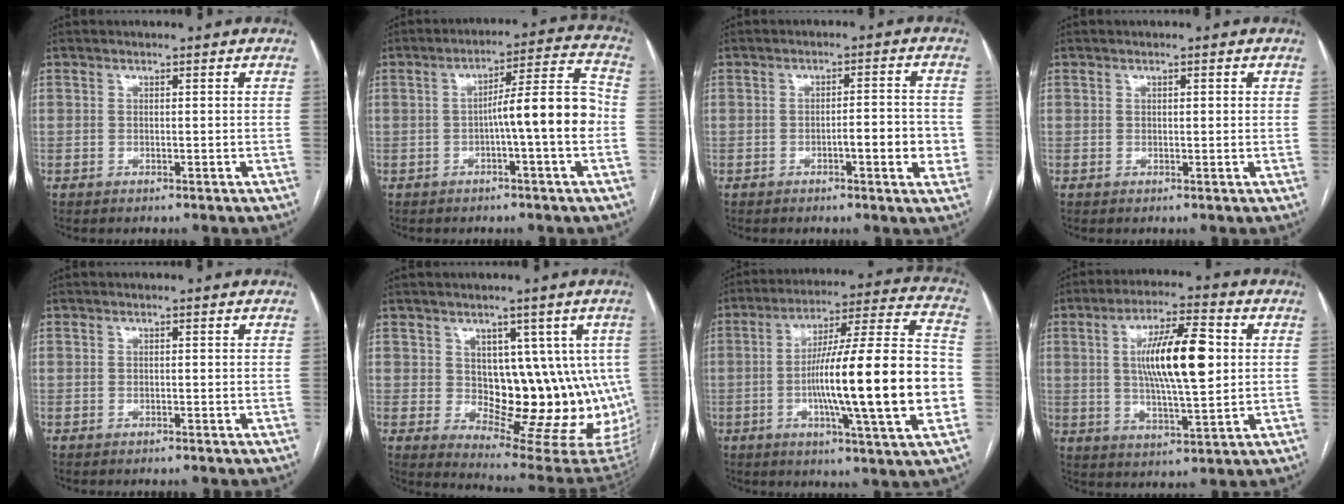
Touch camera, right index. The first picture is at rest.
{"total": 9.9, "force": [-1.9, -0.1, 9.7], "torque": [-0.141, 0.024, -0.032]}
{"total": 5.8, "force": [-1.5, 1.1, 5.5], "torque": [-0.072, 0.004, -0.020]}
{"total": 0.9, "force": [0.4, 0.3, 0.8], "torque": [-0.011, 0.001, 0.003]}
{"total": 0.0}
{"total": 15.5, "force": [1.0, 8.6, 12.8], "torque": [-0.141, 0.006, 0.031]}
{"total": 22.8, "force": [-4.0, 0.8, 22.5], "torque": [-0.323, 0.010, -0.066]}
{"total": 13.1, "force": [2.0, 2.6, 12.7], "torque": [-0.223, 0.010, 0.034]}